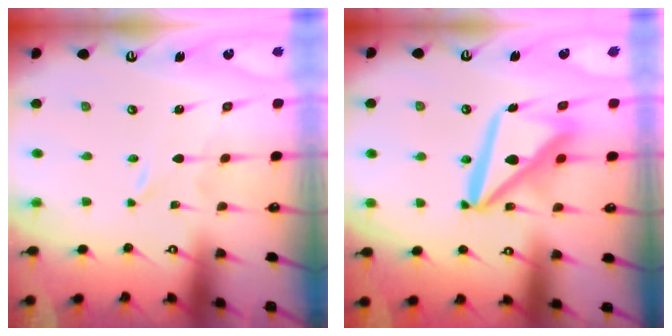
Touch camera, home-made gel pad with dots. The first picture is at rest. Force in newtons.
{"total": 14.9, "press": 14.8, "slide": 1.6}